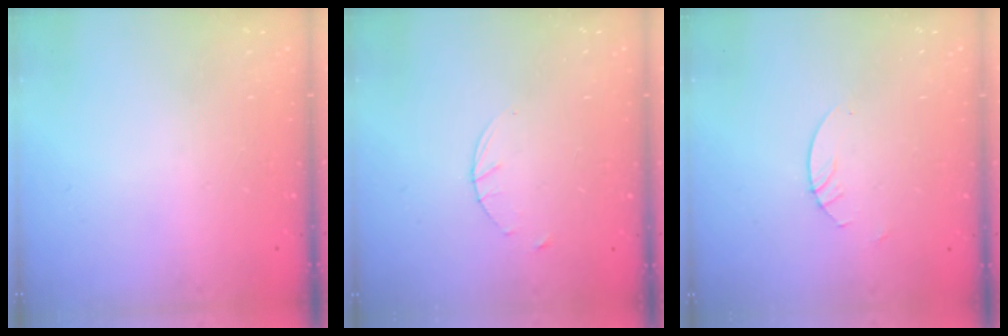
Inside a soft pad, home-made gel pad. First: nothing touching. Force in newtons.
{"total": 1.6, "press": 1.6, "slide": 0.2}
{"total": 2.7, "press": 2.7, "slide": 0.2}